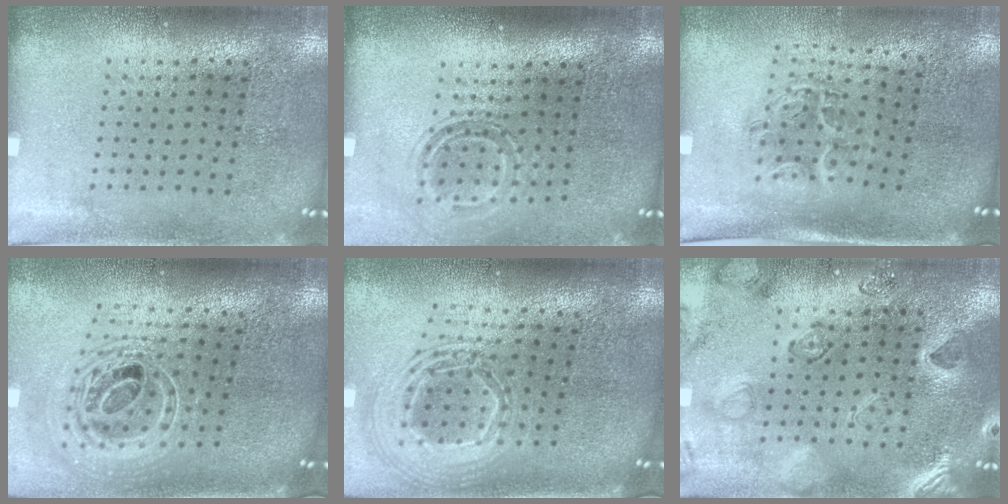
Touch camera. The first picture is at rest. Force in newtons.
{"total": 1.5, "press": 1.1, "slide": 1.1}
{"total": 1.1, "press": 1.1, "slide": 0.1}
{"total": 2.5, "press": 1.8, "slide": 1.6}
{"total": 2.4, "press": 1.8, "slide": 1.6}
{"total": 2.3, "press": 2.1, "slide": 0.8}